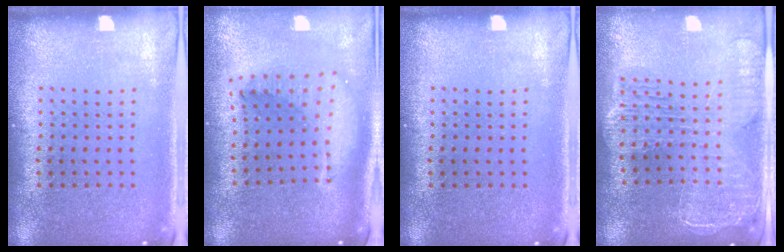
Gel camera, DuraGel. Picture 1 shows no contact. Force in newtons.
{"total": 1.8, "press": 1.5, "slide": 0.9}
{"total": 0.0}
{"total": 2.3, "press": 2.0, "slide": 1.0}